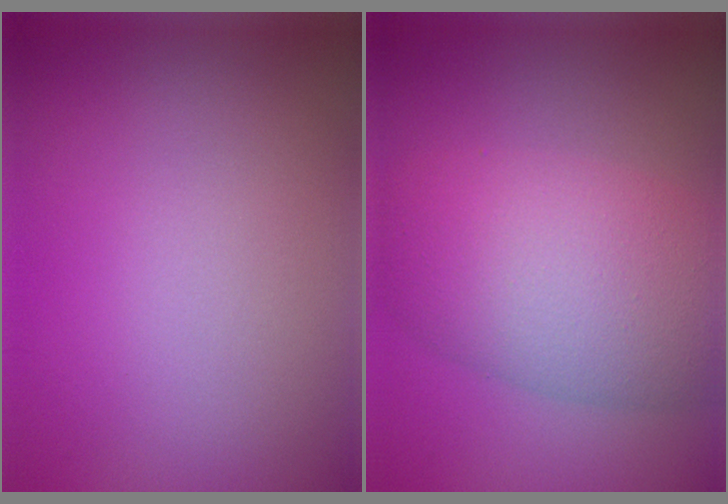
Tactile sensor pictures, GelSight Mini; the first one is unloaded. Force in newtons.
{"total": 8.7, "press": 8.7, "slide": 0.4}